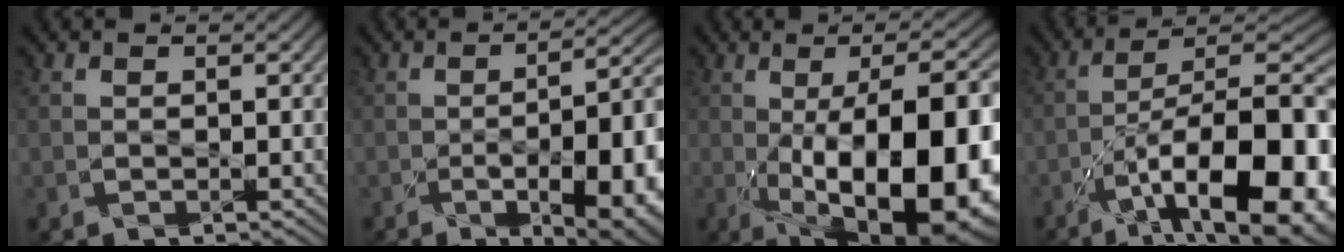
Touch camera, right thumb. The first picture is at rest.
{"total": 13.9, "force": [-5.3, 5.0, 11.9], "torque": [-0.152, -0.007, -0.072]}
{"total": 19.8, "force": [-4.6, 8.0, 17.5], "torque": [-0.237, -0.003, -0.074]}
{"total": 17.8, "force": [-9.2, 6.7, 13.7], "torque": [-0.196, -0.014, -0.151]}